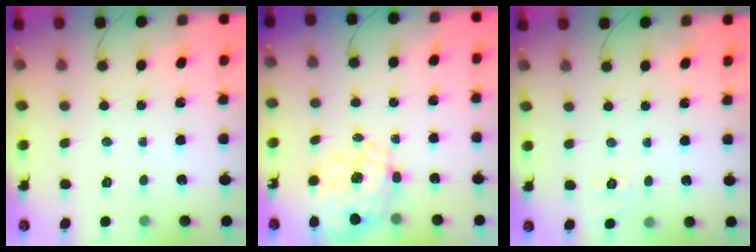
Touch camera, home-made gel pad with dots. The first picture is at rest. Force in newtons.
{"total": 2.4, "press": 2.2, "slide": 1.0}
{"total": 2.6, "press": 2.0, "slide": 1.7}